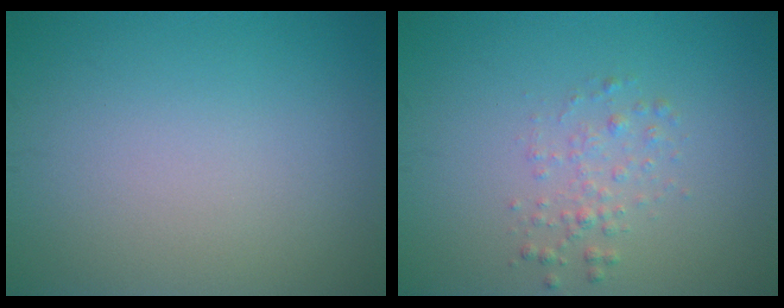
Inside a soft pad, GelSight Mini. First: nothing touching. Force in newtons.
{"total": 1.6, "press": 1.6, "slide": 0.1}